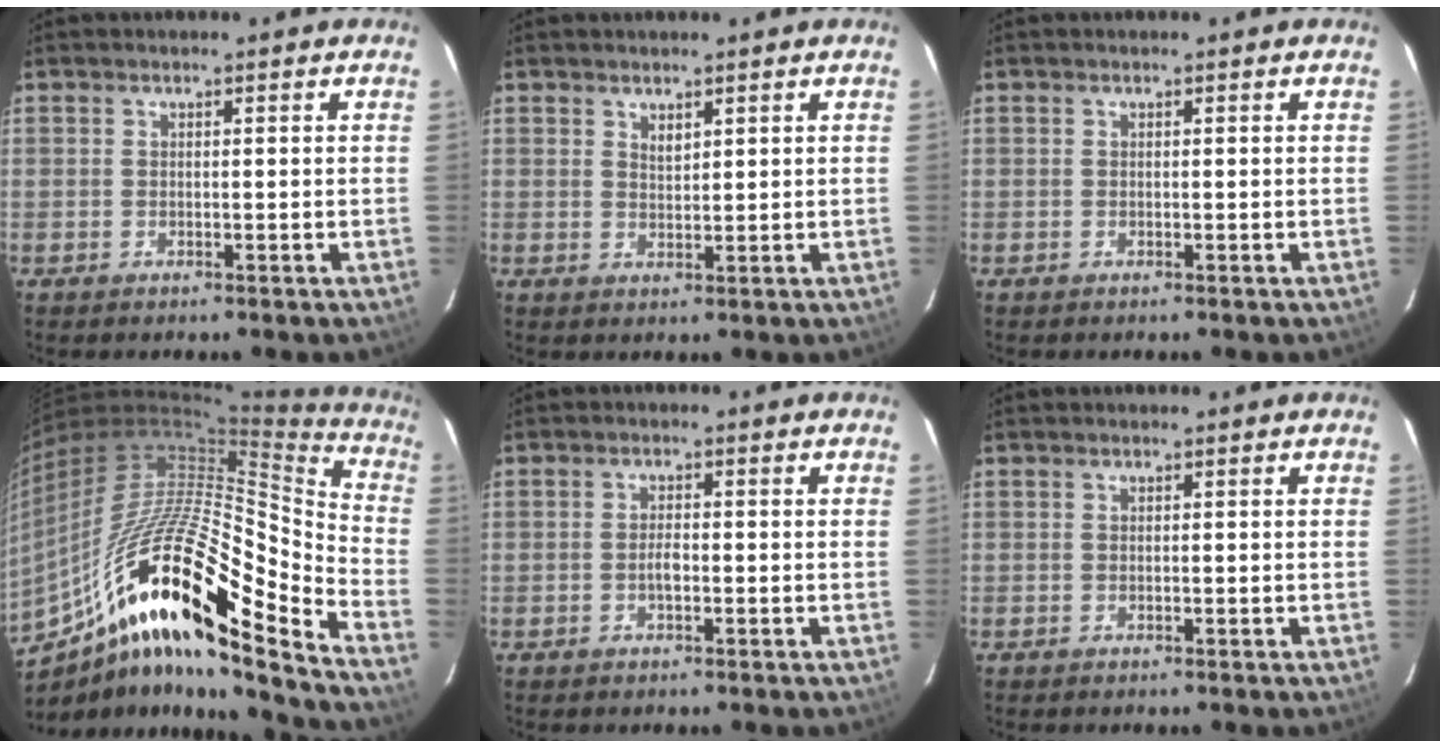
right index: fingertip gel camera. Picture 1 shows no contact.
{"total": 1.7, "force": [1.3, 0.8, 0.9], "torque": [-0.013, 0.000, 0.024]}
{"total": 0.0}
{"total": 27.2, "force": [-12.5, 5.7, 23.5], "torque": [-0.394, -0.052, -0.229]}
{"total": 1.9, "force": [-0.7, 0.8, 1.6], "torque": [-0.031, 0.005, -0.014]}
{"total": 0.0}